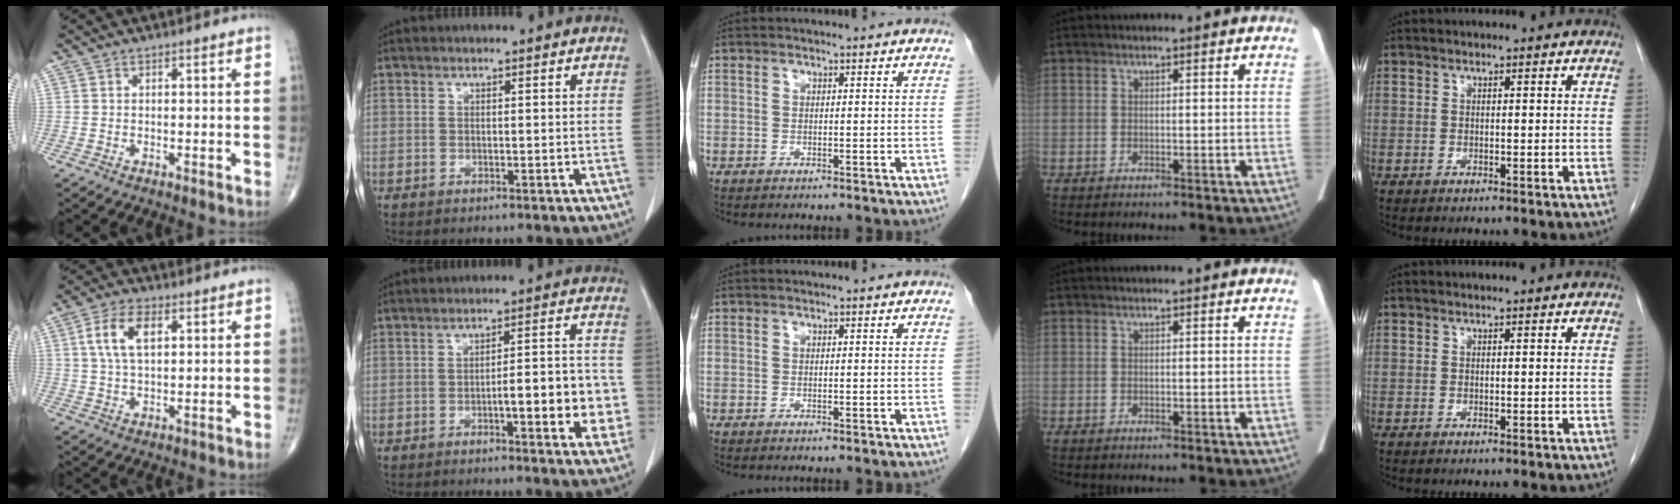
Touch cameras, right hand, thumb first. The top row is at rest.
{"thumb": {"total": 8.1, "force": [2.4, 4.1, 6.5], "torque": [-0.128, 0.005, 0.046]}, "index": {"total": 9.9, "force": [-2.5, 2.2, 9.4], "torque": [-0.117, 0.020, -0.029]}}